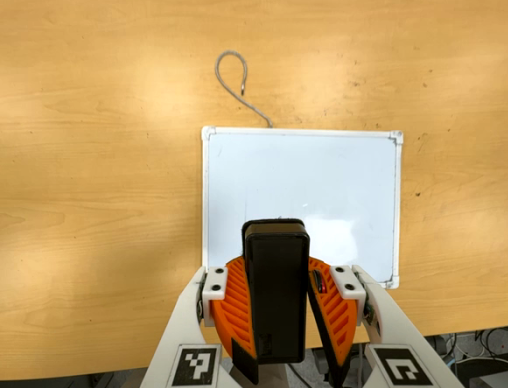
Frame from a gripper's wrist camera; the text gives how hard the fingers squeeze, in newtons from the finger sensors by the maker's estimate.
{"total": 9.6, "left": 9.6, "right": 9.7}